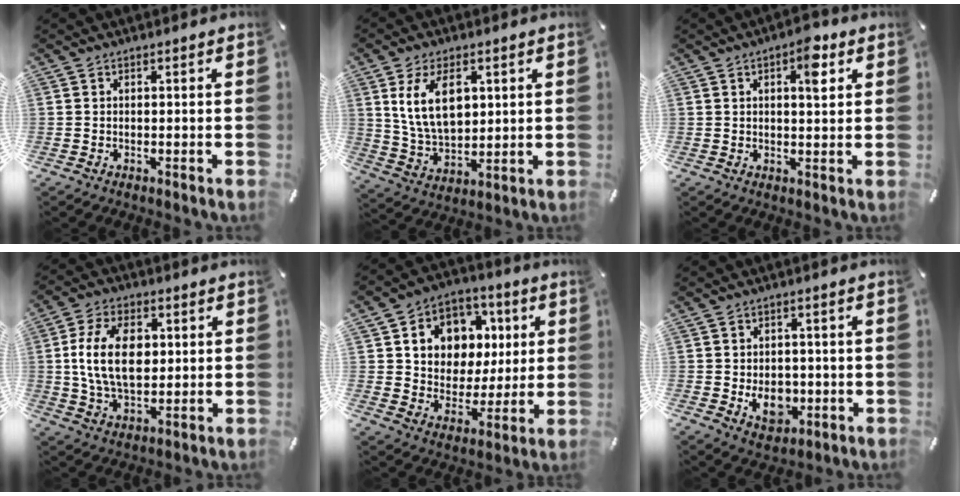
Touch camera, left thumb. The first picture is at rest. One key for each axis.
{"total": 11.8, "fx": 4.0, "fy": 7.3, "fz": 8.5, "tx": -0.179, "ty": -0.004, "tz": 0.068}
{"total": 6.2, "fx": 2.6, "fy": 2.6, "fz": 4.9, "tx": -0.054, "ty": -0.012, "tz": 0.034}
{"total": 13.8, "fx": 1.8, "fy": 8.9, "fz": 10.4, "tx": -0.214, "ty": 0.007, "tz": 0.032}
{"total": 11.2, "fx": 2.2, "fy": 10.5, "fz": 3.2, "tx": -0.055, "ty": -0.011, "tz": 0.049}
{"total": 7.8, "fx": -1.3, "fy": 6.1, "fz": 4.7, "tx": -0.062, "ty": 0.001, "tz": -0.021}